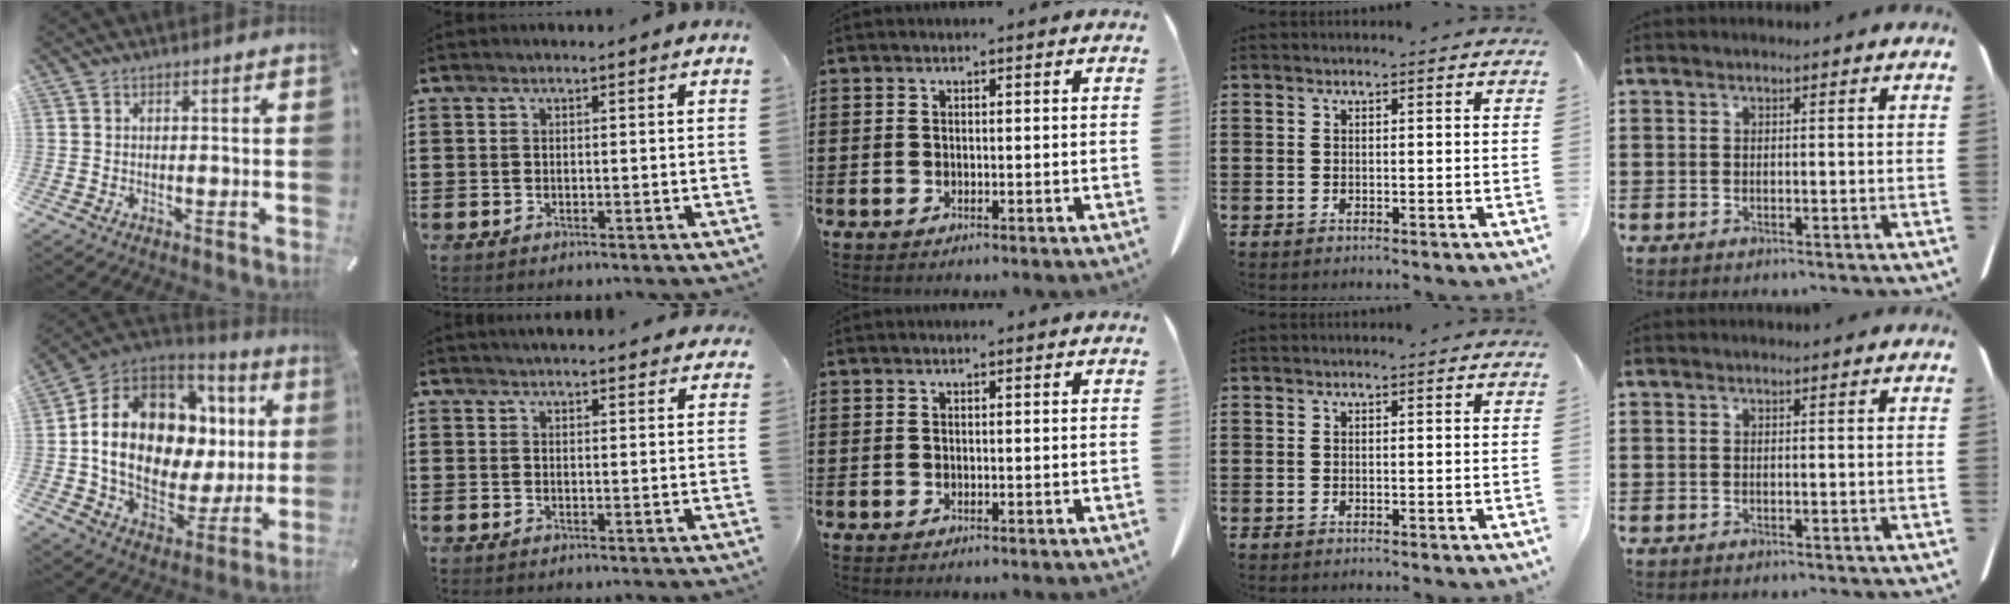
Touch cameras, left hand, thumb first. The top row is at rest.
{"thumb": {"total": 17.9, "force": [2.7, 13.5, 11.4], "torque": [-0.222, -0.026, 0.047]}, "index": {"total": 2.4, "force": [2.4, 0.0, 0.1], "torque": [-0.010, -0.005, 0.045]}}